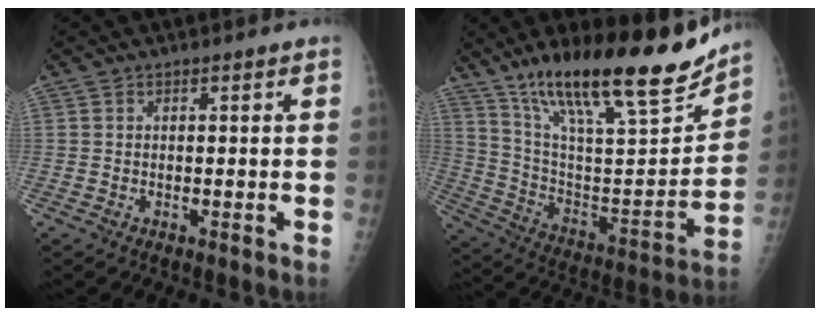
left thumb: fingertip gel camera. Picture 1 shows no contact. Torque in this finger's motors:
{"motor_torque": [0.76, 0.63, 1.41, -1.36, 0.17]}